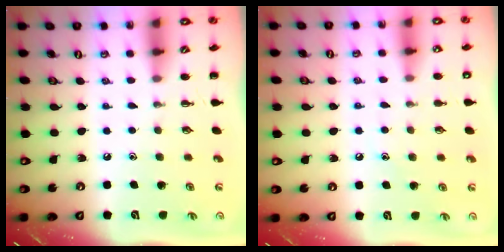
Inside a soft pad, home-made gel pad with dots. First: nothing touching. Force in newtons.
{"total": 6.5, "press": 6.4, "slide": 1.4}